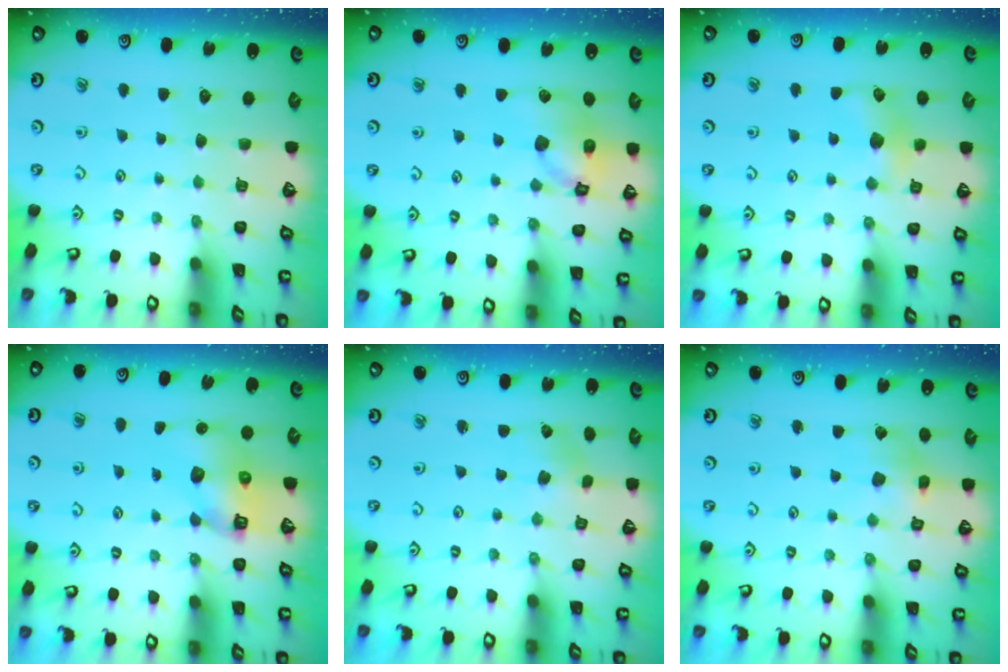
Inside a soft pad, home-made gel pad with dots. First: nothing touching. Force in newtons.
{"total": 13.8, "press": 13.7, "slide": 1.7}
{"total": 7.9, "press": 7.9, "slide": 0.8}
{"total": 6.8, "press": 6.8, "slide": 0.6}
{"total": 2.9, "press": 2.9, "slide": 0.4}
{"total": 6.0, "press": 6.0, "slide": 0.7}